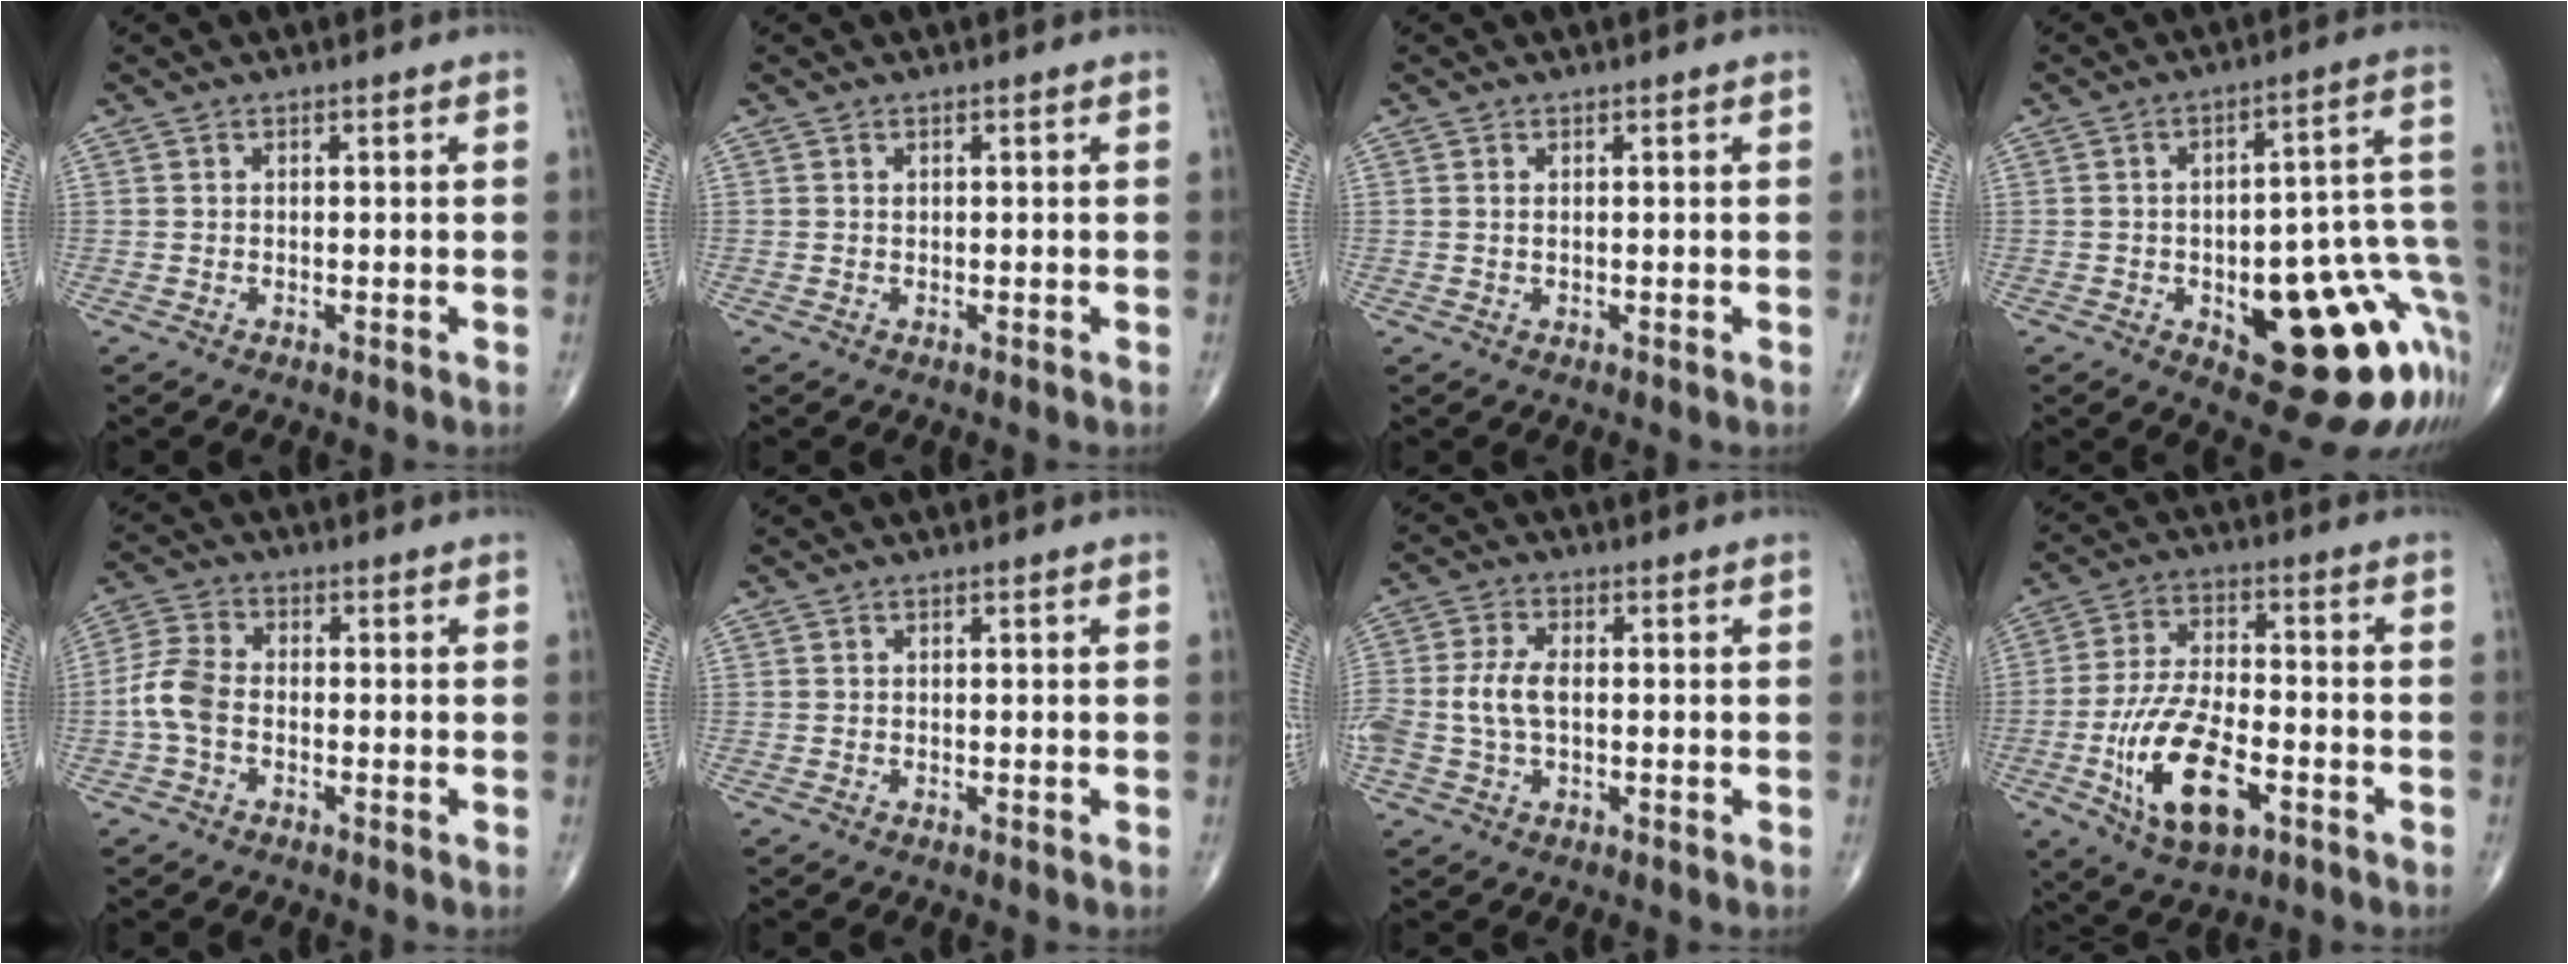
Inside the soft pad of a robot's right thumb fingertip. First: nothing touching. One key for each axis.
{"total": 0.0}
{"total": 0.5, "fx": 0.2, "fy": 0.2, "fz": 0.4, "tx": -0.011, "ty": 0.001, "tz": 0.004}
{"total": 24.3, "fx": -7.1, "fy": 9.7, "fz": 21.1, "tx": -0.198, "ty": 0.041, "tz": -0.071}
{"total": 6.3, "fx": -1.5, "fy": 3.9, "fz": 4.7, "tx": -0.106, "ty": 0.019, "tz": -0.040}
{"total": 0.0}
{"total": 7.1, "fx": -0.3, "fy": 4.1, "fz": 5.8, "tx": -0.138, "ty": 0.012, "tz": -0.007}
{"total": 15.6, "fx": -5.6, "fy": 7.1, "fz": 12.7, "tx": -0.239, "ty": 0.017, "tz": -0.095}